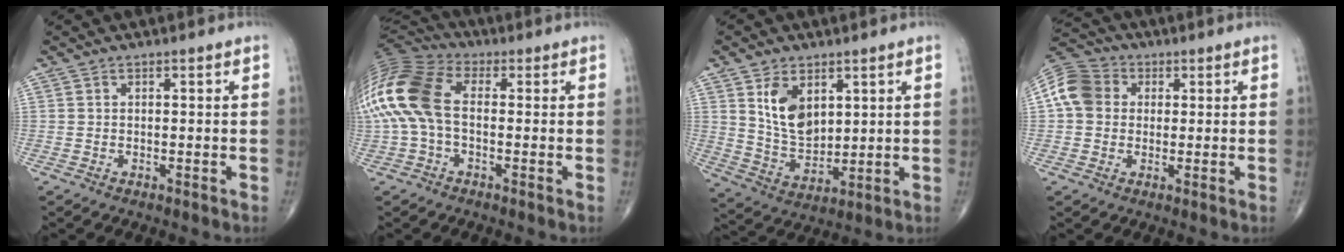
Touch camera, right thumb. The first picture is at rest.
{"total": 17.2, "force": [0.2, 10.3, 13.8], "torque": [-0.323, 0.029, -0.004]}
{"total": 9.7, "force": [3.8, 6.0, 6.5], "torque": [-0.095, -0.026, 0.086]}
{"total": 9.2, "force": [1.3, 7.8, 4.7], "torque": [-0.079, 0.020, 0.010]}